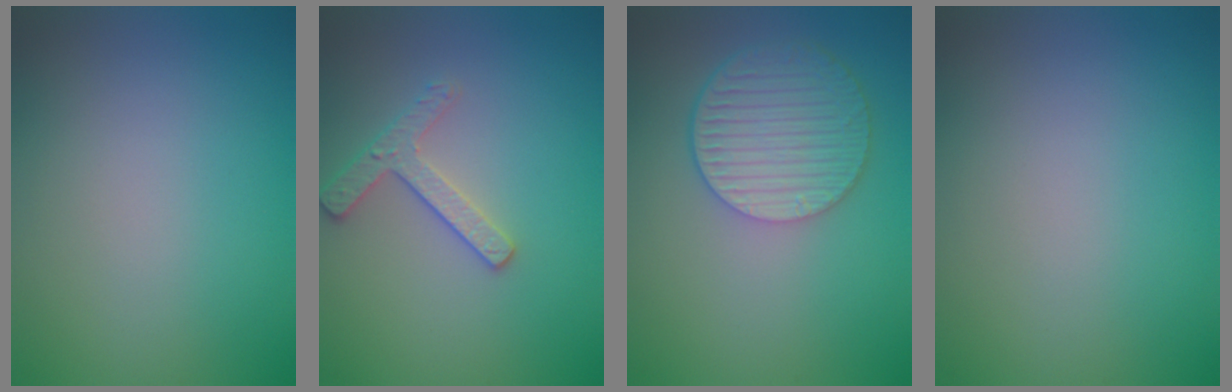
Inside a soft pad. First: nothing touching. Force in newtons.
{"total": 2.5, "press": 2.4, "slide": 0.5}
{"total": 6.0, "press": 4.4, "slide": 4.0}
{"total": 0.0}